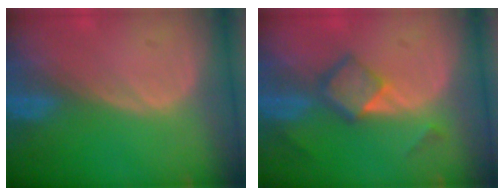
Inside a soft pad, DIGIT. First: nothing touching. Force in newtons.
{"total": 5.5, "press": 4.8, "slide": 2.8}